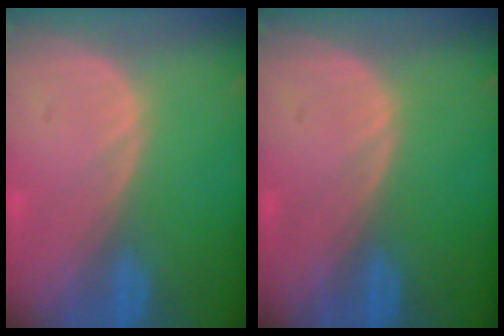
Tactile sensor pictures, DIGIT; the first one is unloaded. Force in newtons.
{"total": 0.0}